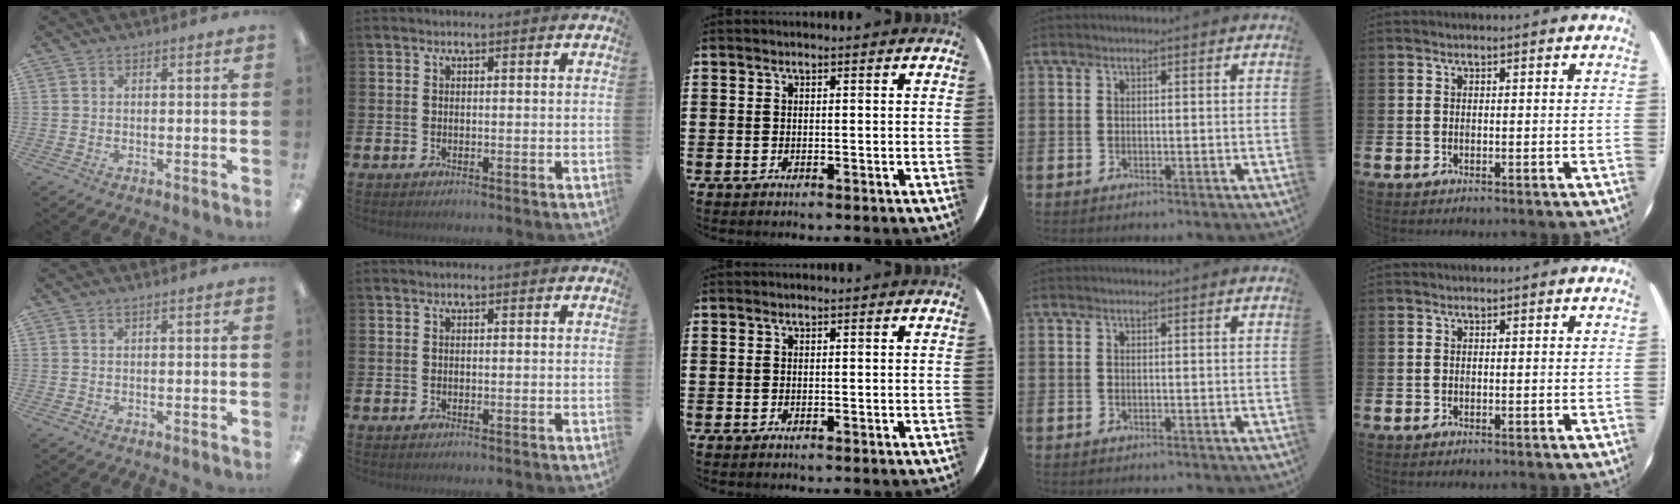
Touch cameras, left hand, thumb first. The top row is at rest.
{"thumb": {"total": 0.7, "force": [0.3, 0.0, 0.6], "torque": [-0.011, 0.000, 0.006]}}